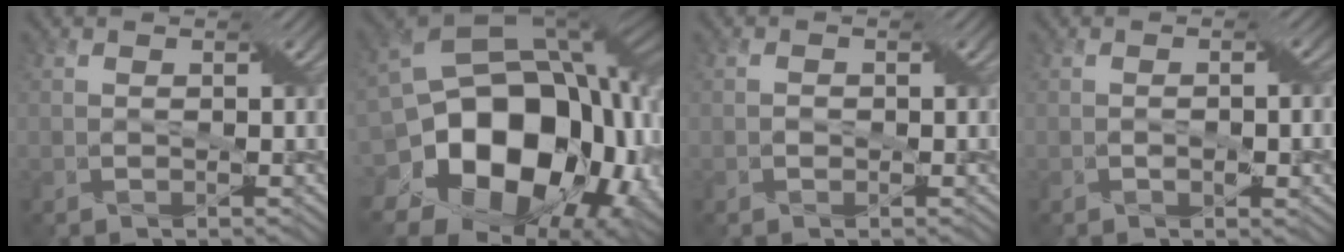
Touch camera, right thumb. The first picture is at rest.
{"total": 20.3, "force": [-3.2, 14.7, 13.5], "torque": [-0.261, -0.034, -0.041]}
{"total": 0.7, "force": [-0.2, 0.6, 0.3], "torque": [-0.007, 0.000, -0.005]}
{"total": 3.4, "force": [-0.6, 1.1, 3.2], "torque": [-0.050, 0.000, -0.010]}